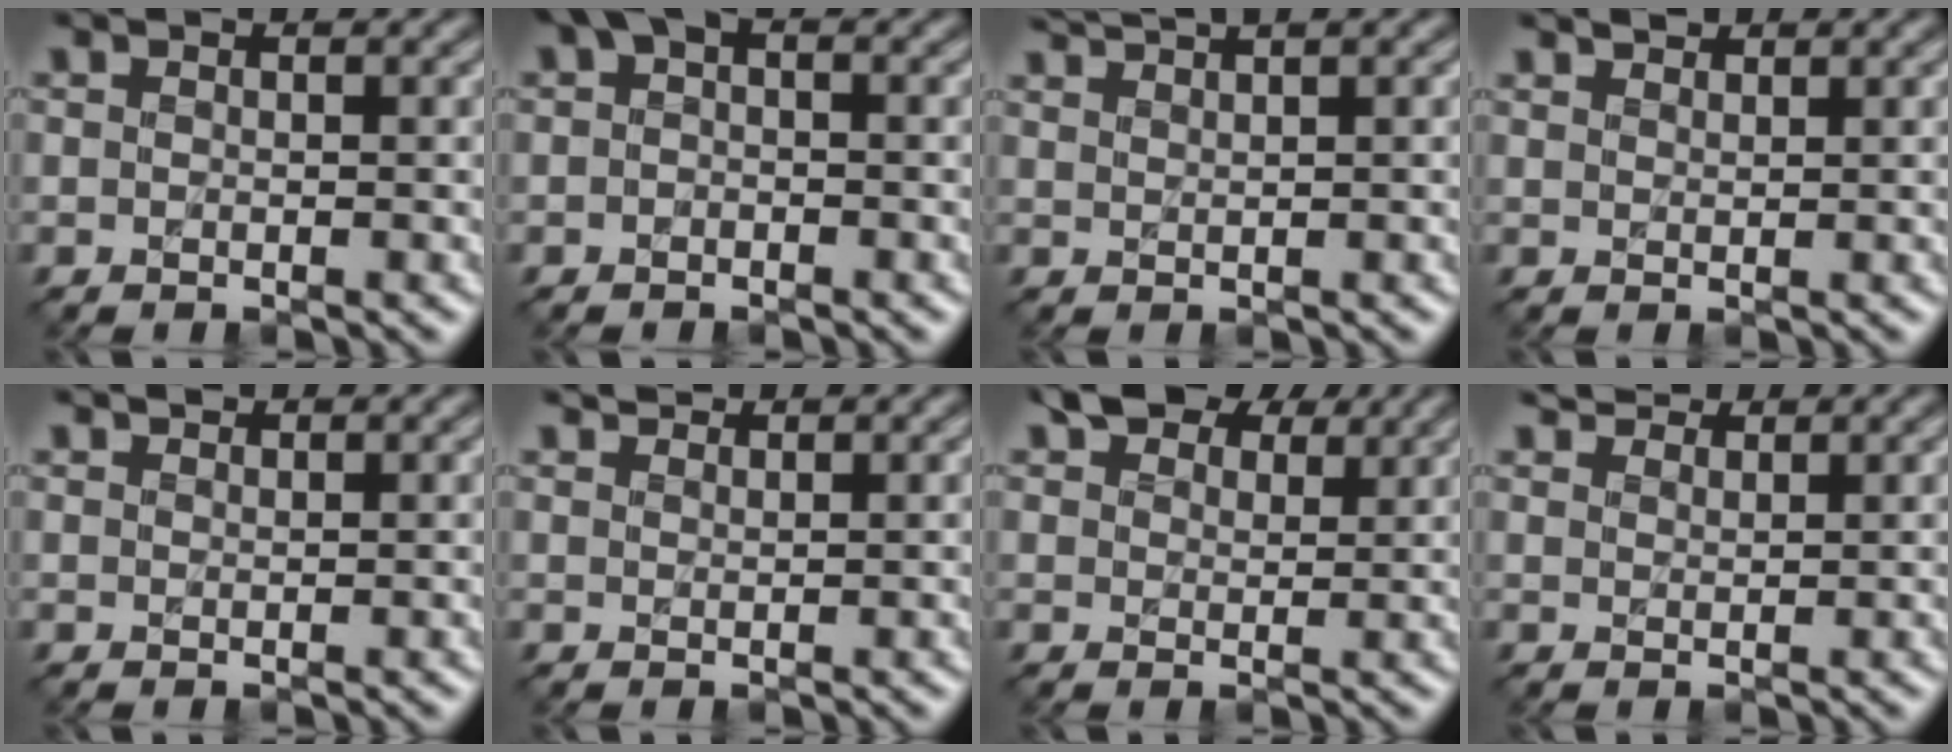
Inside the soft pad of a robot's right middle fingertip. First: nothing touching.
{"total": 2.0, "force": [0.4, 0.8, 1.8], "torque": [-0.033, 0.010, 0.003]}
{"total": 3.4, "force": [3.2, 0.0, 1.2], "torque": [-0.019, 0.010, 0.041]}
{"total": 1.3, "force": [1.2, -0.1, -0.5], "torque": [0.005, -0.001, 0.019]}
{"total": 1.0, "force": [0.9, -0.1, -0.4], "torque": [0.003, -0.001, 0.012]}
{"total": 1.7, "force": [1.7, 0.0, -0.2], "torque": [-0.001, 0.001, 0.025]}
{"total": 5.4, "force": [4.5, 2.4, 1.9], "torque": [-0.033, 0.013, 0.069]}
{"total": 2.9, "force": [2.9, 0.3, 0.2], "torque": [-0.001, 0.002, 0.042]}